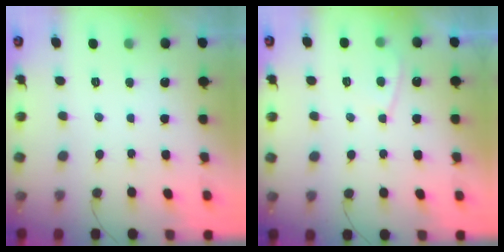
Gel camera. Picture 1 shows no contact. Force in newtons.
{"total": 3.9, "press": 3.9, "slide": 0.5}